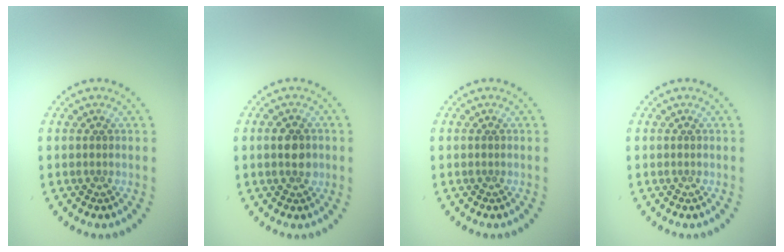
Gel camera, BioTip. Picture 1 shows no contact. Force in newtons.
{"total": 2.6, "press": 2.6, "slide": 0.1}
{"total": 0.0}
{"total": 0.0}